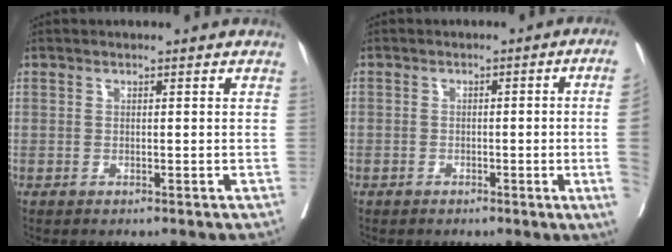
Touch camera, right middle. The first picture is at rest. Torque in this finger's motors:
{"motor_torque": [0.98, -1.16, -0.92, -0.21]}